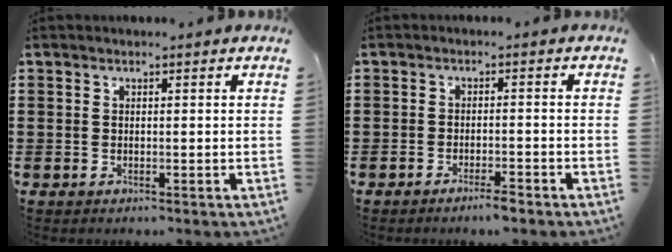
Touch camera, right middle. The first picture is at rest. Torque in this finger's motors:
{"motor_torque": [0.13, -0.09, 0.18, 0.03]}